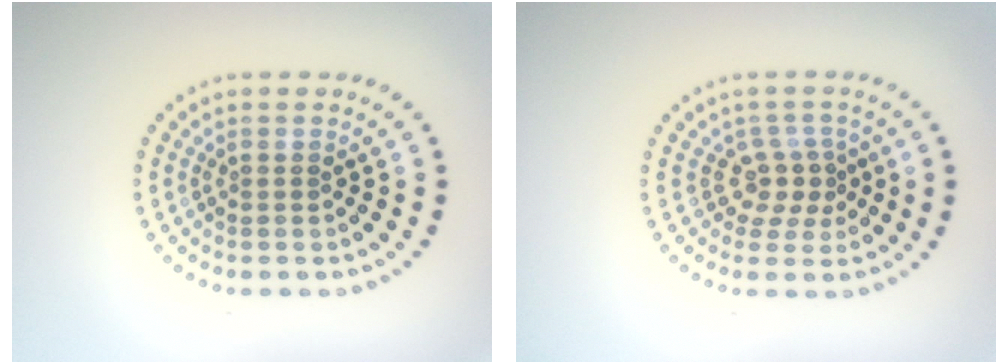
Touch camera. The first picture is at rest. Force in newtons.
{"total": 2.5, "press": 1.9, "slide": 1.7}